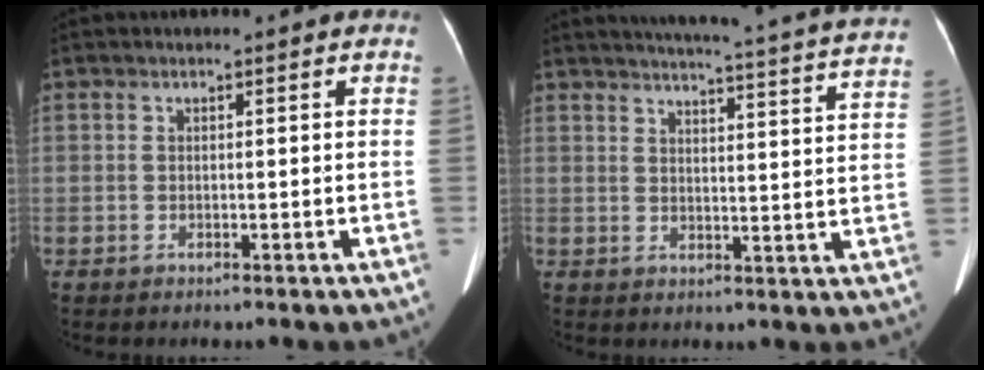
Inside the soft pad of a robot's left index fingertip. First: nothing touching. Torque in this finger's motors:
{"motor_torque": [-0.24, -1.24, 0.03, 0.02]}